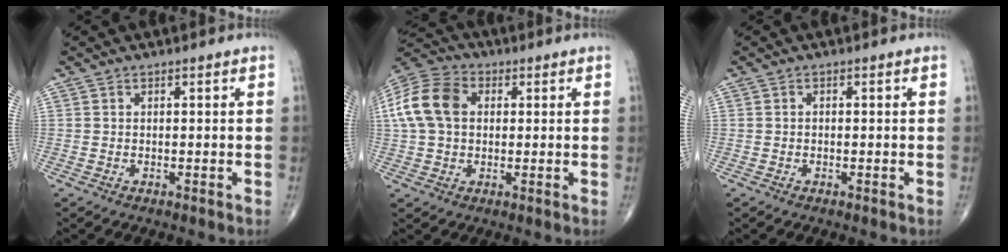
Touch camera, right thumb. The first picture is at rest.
{"total": 12.7, "force": [2.1, 9.1, 8.7], "torque": [-0.173, 0.025, 0.032]}
{"total": 0.0}